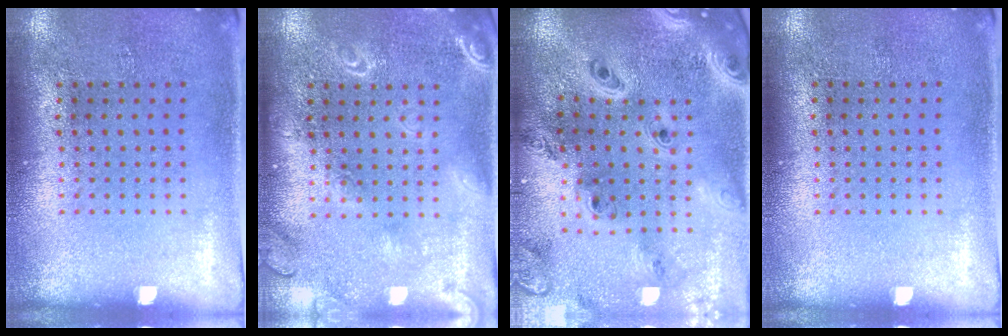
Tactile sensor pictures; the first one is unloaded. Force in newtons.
{"total": 1.7, "press": 1.7, "slide": 0.2}
{"total": 4.1, "press": 3.1, "slide": 2.6}
{"total": 0.0}